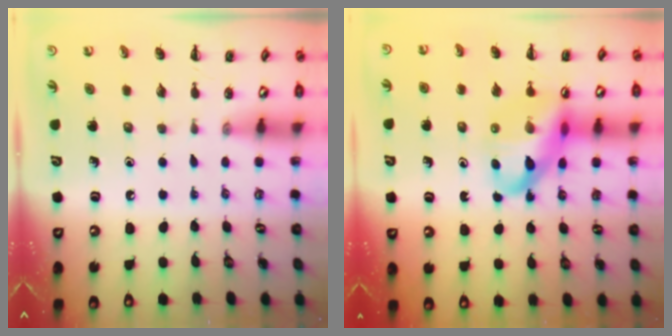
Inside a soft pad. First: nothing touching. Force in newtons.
{"total": 14.7, "press": 14.2, "slide": 3.9}